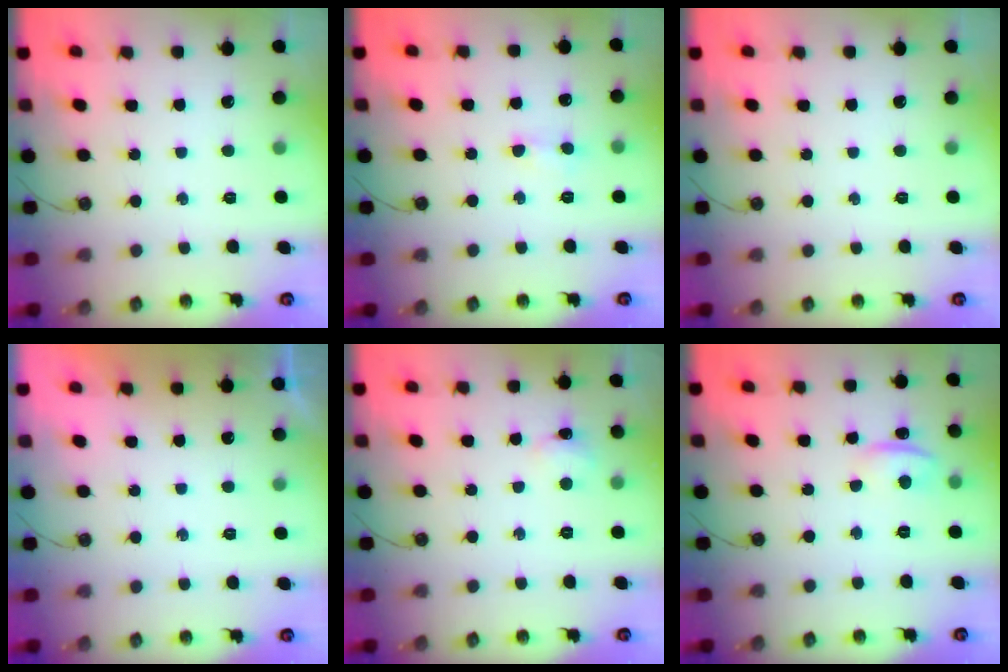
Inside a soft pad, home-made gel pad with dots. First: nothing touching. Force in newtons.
{"total": 4.9, "press": 4.8, "slide": 0.9}
{"total": 0.0}
{"total": 0.0}
{"total": 2.5, "press": 2.4, "slide": 0.5}
{"total": 8.6, "press": 2.0, "slide": 8.3}